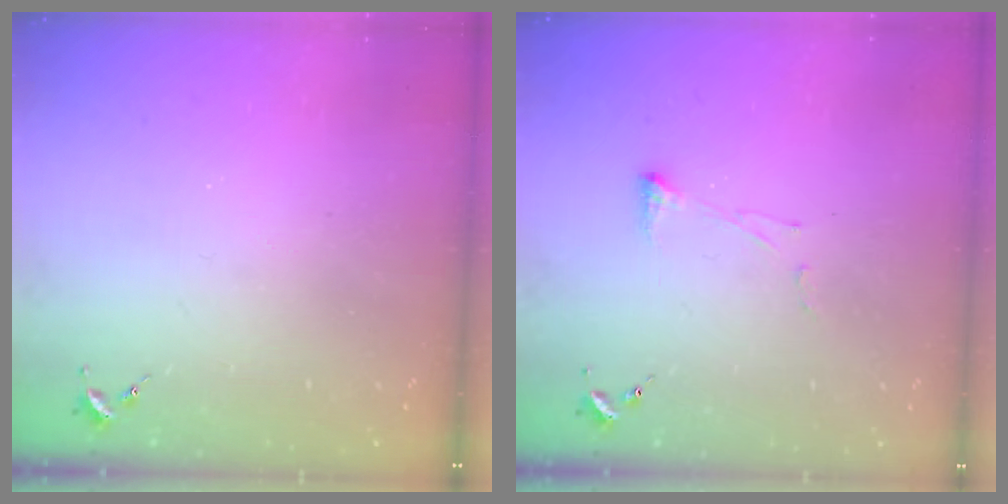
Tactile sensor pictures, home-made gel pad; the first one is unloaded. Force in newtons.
{"total": 3.8, "press": 3.8, "slide": 0.6}